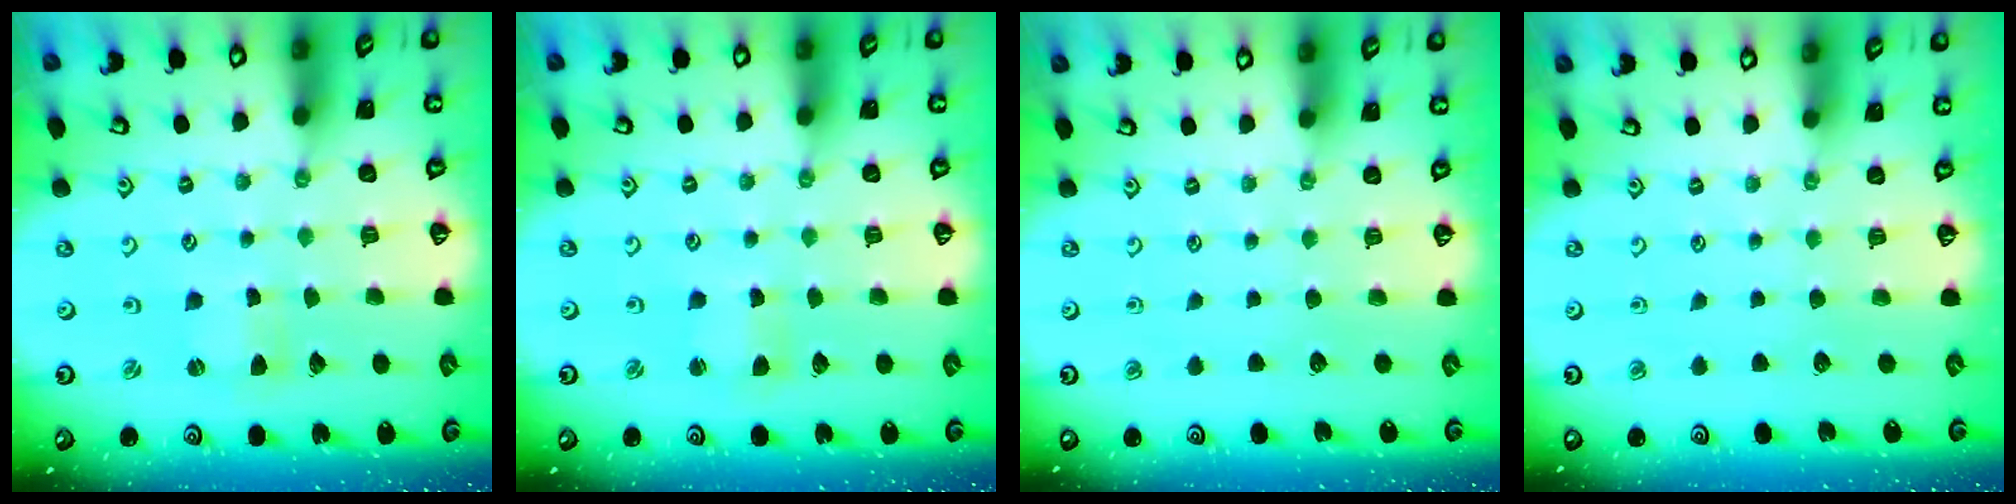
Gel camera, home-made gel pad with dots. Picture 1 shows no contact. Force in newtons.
{"total": 2.4, "press": 2.3, "slide": 0.4}
{"total": 0.0}
{"total": 0.0}